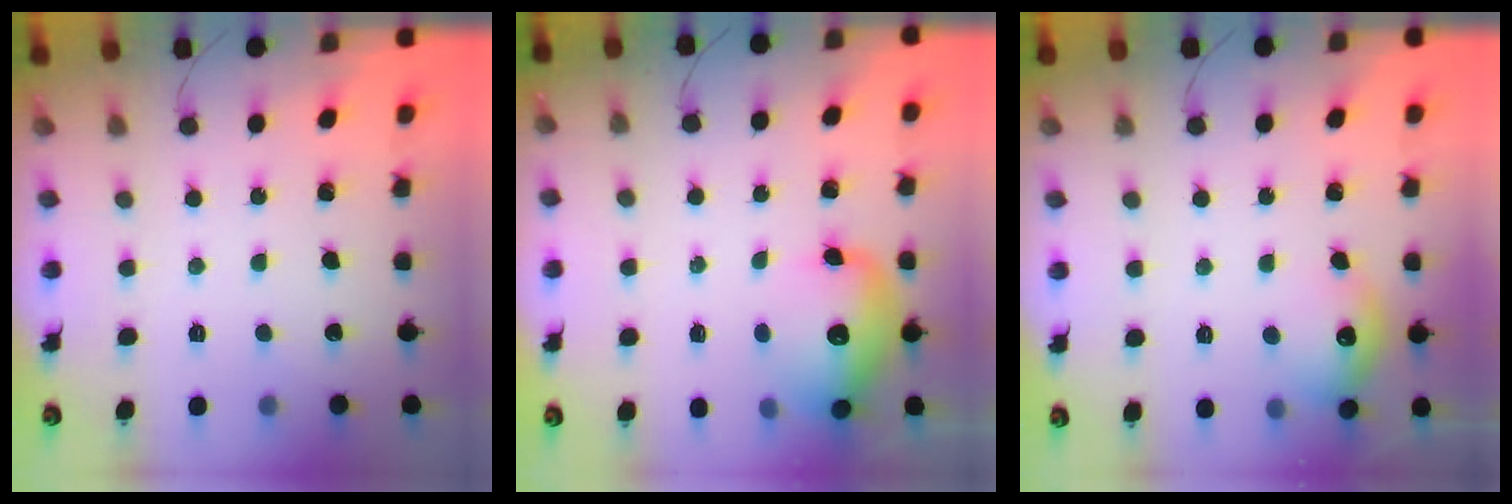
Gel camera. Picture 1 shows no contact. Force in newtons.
{"total": 14.2, "press": 13.7, "slide": 3.7}
{"total": 11.3, "press": 11.3, "slide": 0.4}